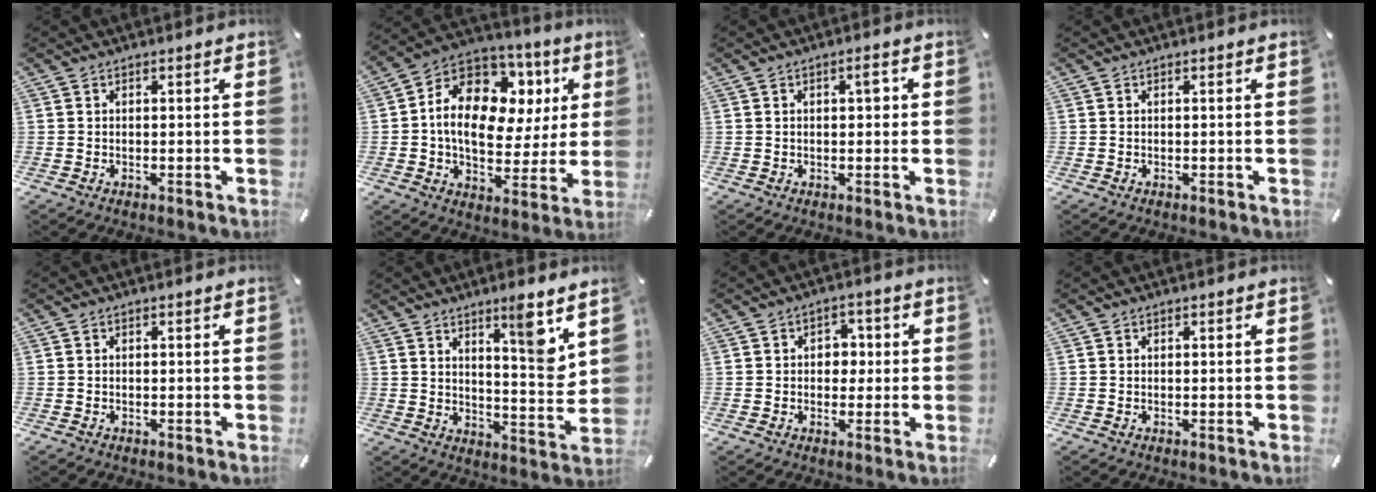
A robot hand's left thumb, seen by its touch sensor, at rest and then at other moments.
{"total": 16.0, "force": [3.2, 11.4, 10.7], "torque": [-0.178, -0.017, 0.057]}
{"total": 2.9, "force": [0.6, 1.4, 2.5], "torque": [-0.034, 0.003, 0.003]}
{"total": 0.0}
{"total": 0.0}
{"total": 10.2, "force": [6.3, 1.6, 7.8], "torque": [-0.100, -0.059, 0.097]}
{"total": 4.7, "force": [-0.3, 3.9, 2.6], "torque": [-0.030, 0.003, -0.013]}
{"total": 0.0}